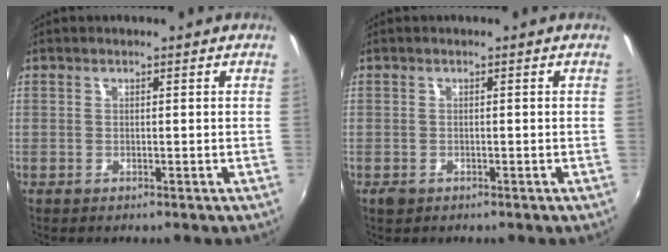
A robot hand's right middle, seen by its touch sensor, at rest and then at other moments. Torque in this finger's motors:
{"motor_torque": [0.28, -0.29, 0.00, 0.02]}